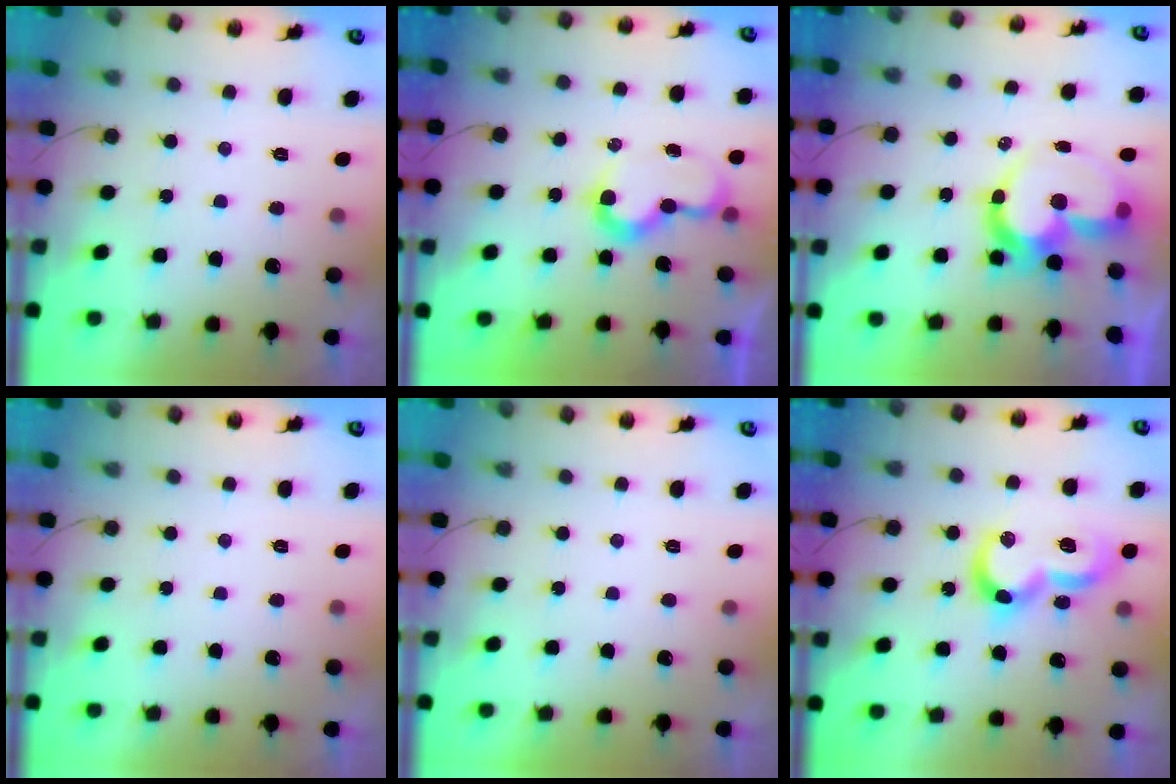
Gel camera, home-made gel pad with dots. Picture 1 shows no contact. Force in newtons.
{"total": 7.6, "press": 7.6, "slide": 0.5}
{"total": 14.4, "press": 14.3, "slide": 1.6}
{"total": 0.0}
{"total": 1.7, "press": 1.7, "slide": 0.0}
{"total": 15.6, "press": 15.6, "slide": 1.0}